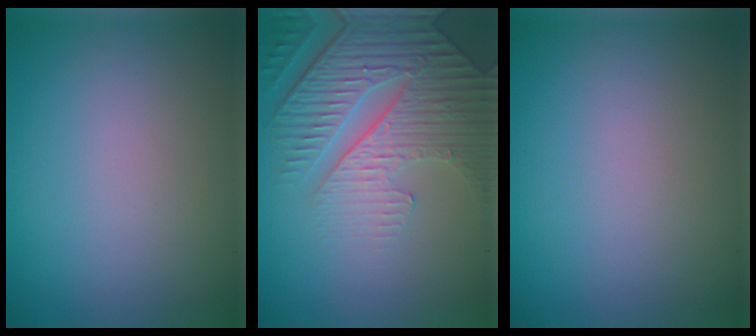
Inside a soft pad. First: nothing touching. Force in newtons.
{"total": 5.5, "press": 5.0, "slide": 2.2}
{"total": 0.0}